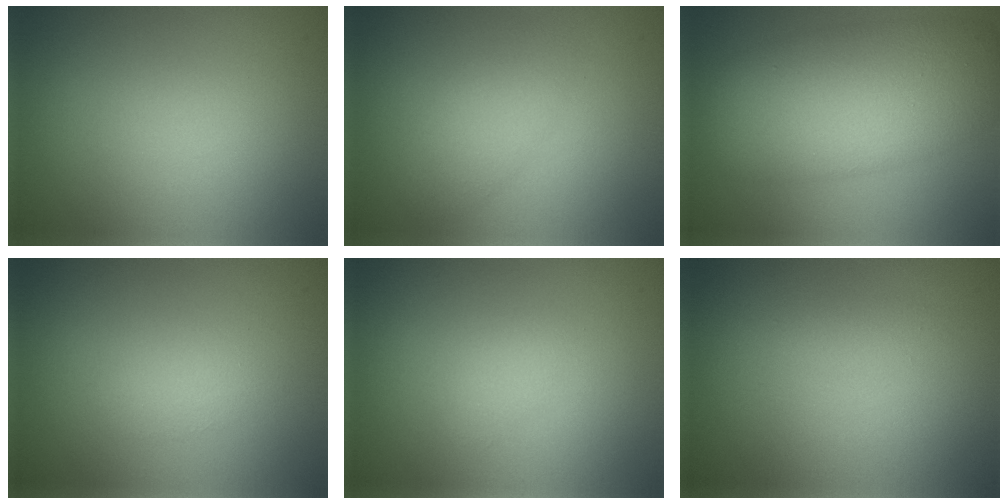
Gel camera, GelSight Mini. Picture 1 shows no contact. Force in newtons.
{"total": 2.4, "press": 2.4, "slide": 0.1}
{"total": 9.6, "press": 9.6, "slide": 0.3}
{"total": 0.9, "press": 0.9, "slide": 0.0}
{"total": 0.6, "press": 0.6, "slide": 0.1}
{"total": 0.8, "press": 0.8, "slide": 0.0}